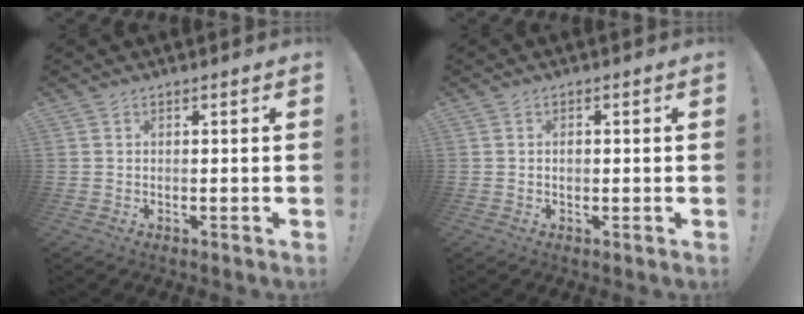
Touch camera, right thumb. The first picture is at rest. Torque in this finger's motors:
{"motor_torque": [-0.16, -0.38, -0.28, 0.24, 0.02]}